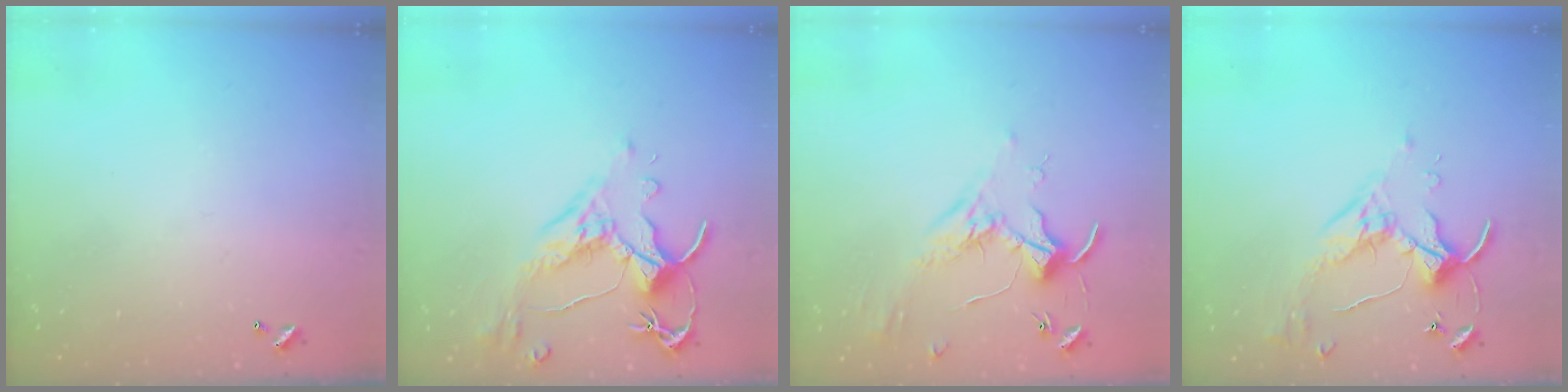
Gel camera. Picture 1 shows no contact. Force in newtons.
{"total": 2.6, "press": 2.2, "slide": 1.3}
{"total": 1.8, "press": 1.8, "slide": 0.4}
{"total": 3.9, "press": 3.8, "slide": 0.5}